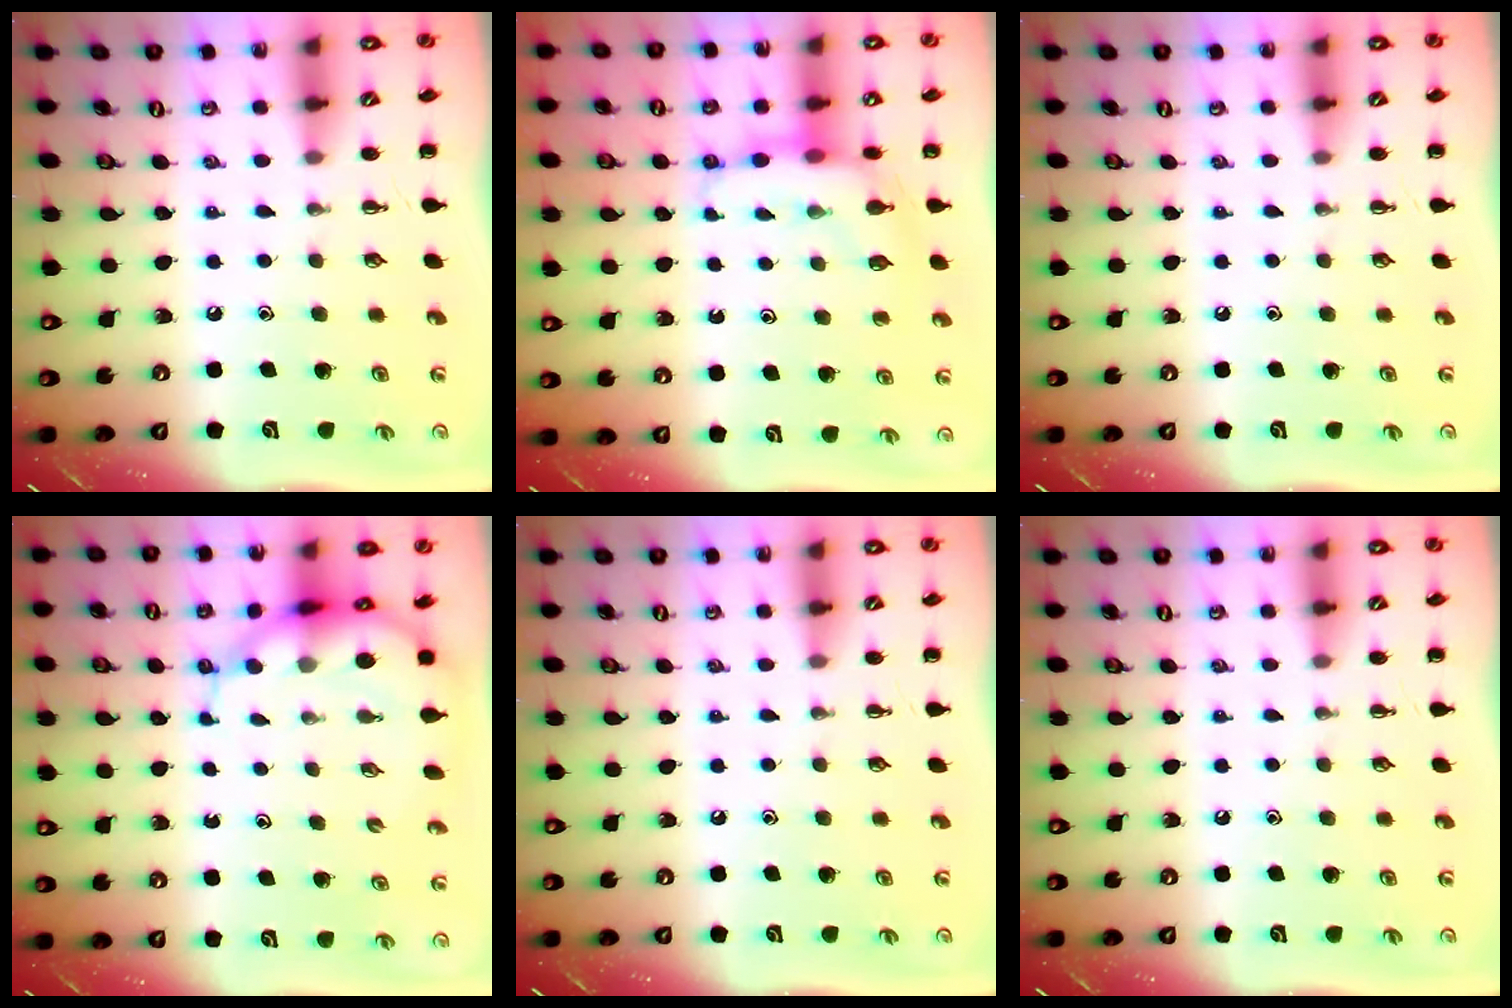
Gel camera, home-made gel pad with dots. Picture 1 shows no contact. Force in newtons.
{"total": 9.0, "press": 8.9, "slide": 1.3}
{"total": 0.0}
{"total": 7.3, "press": 6.9, "slide": 2.3}
{"total": 0.0}
{"total": 0.0}